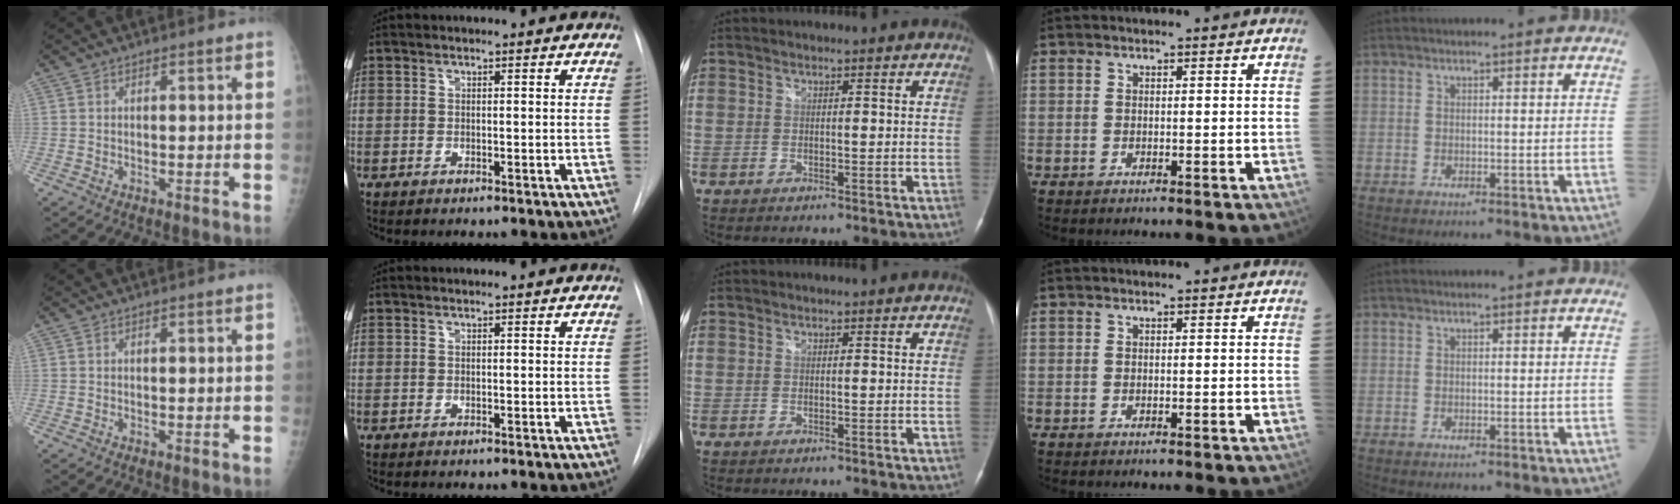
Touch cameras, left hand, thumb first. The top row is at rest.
{}